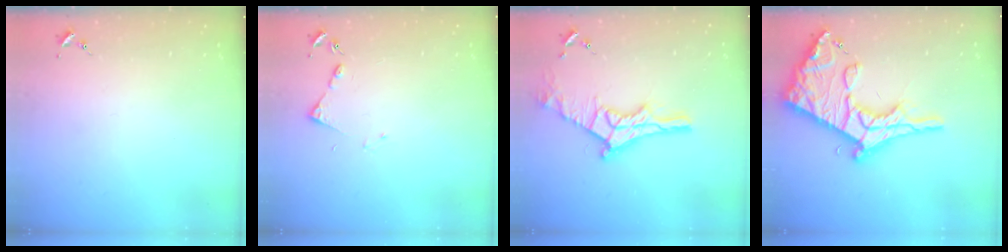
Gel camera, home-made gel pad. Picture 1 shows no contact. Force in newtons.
{"total": 4.6, "press": 4.5, "slide": 0.5}
{"total": 16.0, "press": 16.0, "slide": 1.2}
{"total": 27.1, "press": 27.0, "slide": 2.1}